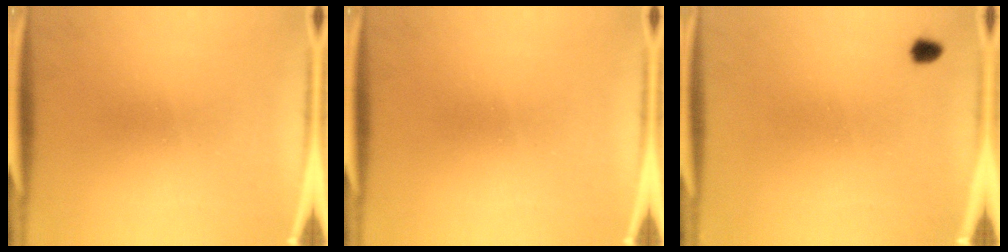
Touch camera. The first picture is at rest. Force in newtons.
{"total": 0.0}
{"total": 1.4}